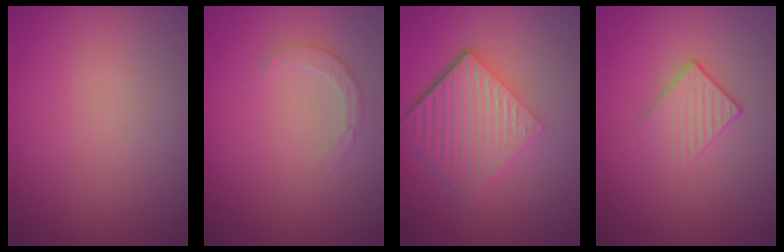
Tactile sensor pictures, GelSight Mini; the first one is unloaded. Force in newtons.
{"total": 1.5, "press": 1.5, "slide": 0.2}
{"total": 6.4, "press": 4.3, "slide": 4.8}
{"total": 1.6, "press": 1.1, "slide": 1.1}